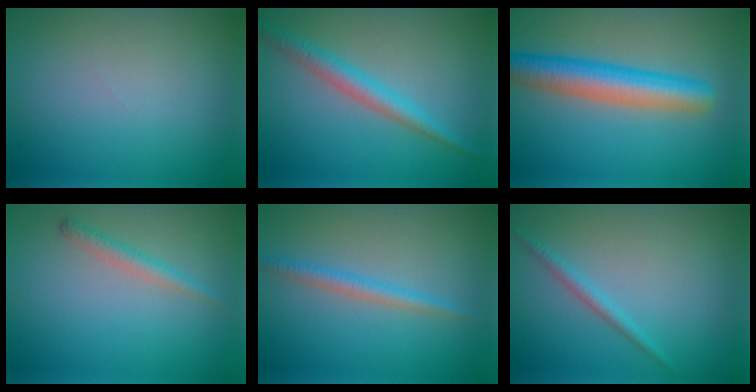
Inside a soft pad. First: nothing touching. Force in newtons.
{"total": 2.9, "press": 2.9, "slide": 0.1}
{"total": 6.1, "press": 6.1, "slide": 0.2}
{"total": 1.5, "press": 1.5, "slide": 0.1}
{"total": 1.9, "press": 1.9, "slide": 0.0}
{"total": 1.3, "press": 1.3, "slide": 0.1}